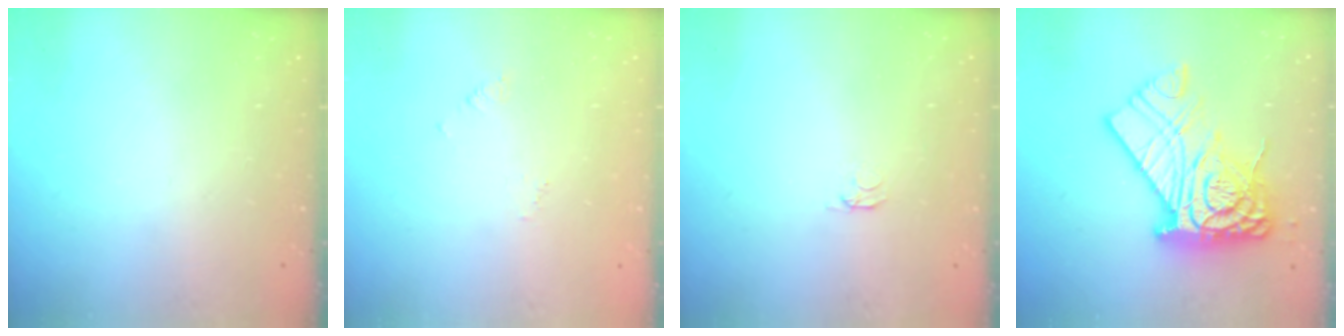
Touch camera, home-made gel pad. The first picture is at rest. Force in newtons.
{"total": 2.7, "press": 2.7, "slide": 0.2}
{"total": 2.1, "press": 2.0, "slide": 0.3}
{"total": 18.8, "press": 18.7, "slide": 1.5}